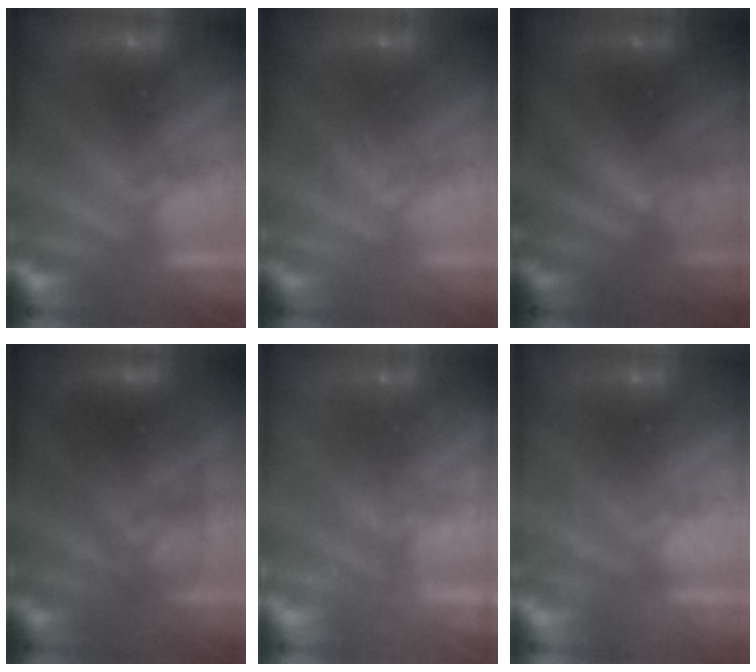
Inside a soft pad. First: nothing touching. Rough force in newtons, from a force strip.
{"total": 1.2}
{"total": 1.6}
{"total": 3.3}
{"total": 2.4}
{"total": 2.2}